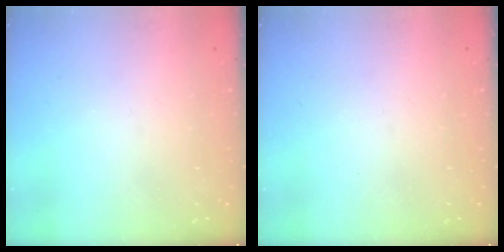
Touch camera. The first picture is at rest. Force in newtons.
{"total": 0.0}